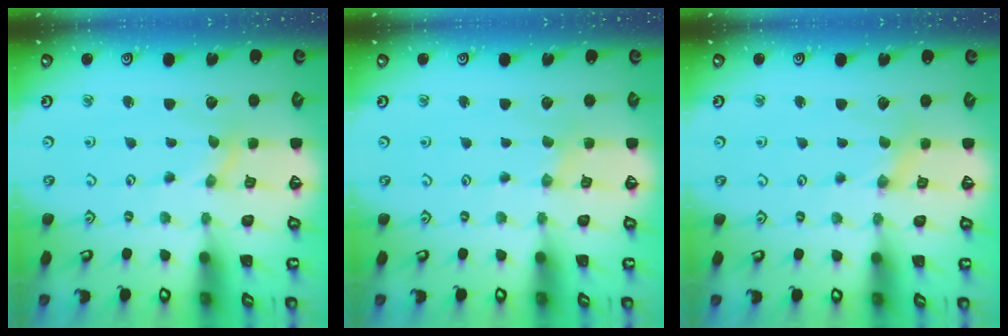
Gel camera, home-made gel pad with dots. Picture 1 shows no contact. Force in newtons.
{"total": 0.0}
{"total": 0.0}